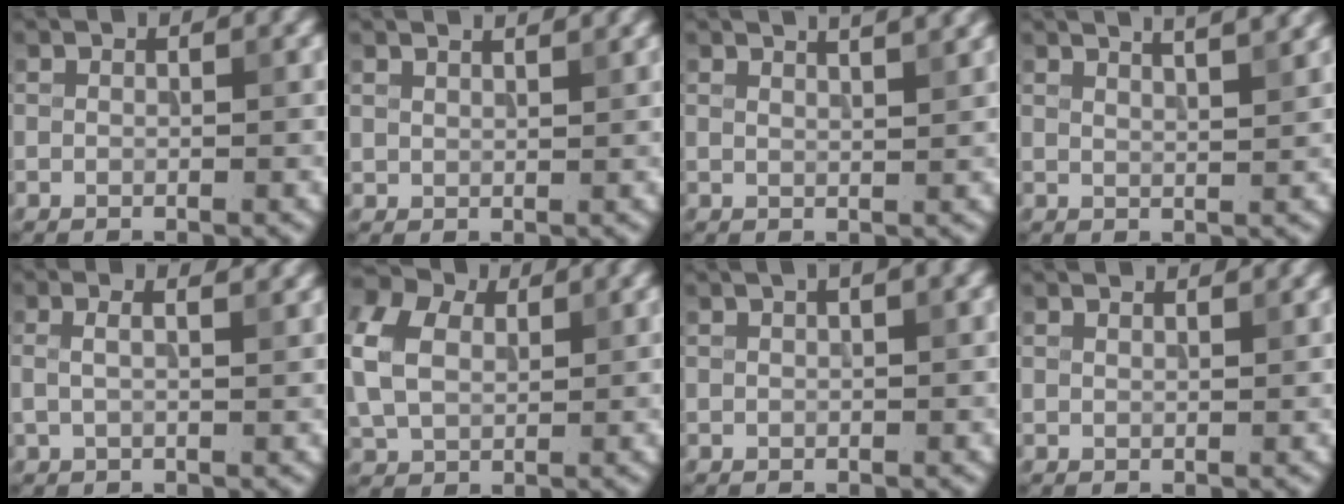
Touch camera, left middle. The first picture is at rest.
{"total": 2.2, "force": [2.0, 0.6, 0.8], "torque": [-0.009, 0.001, 0.028]}
{"total": 4.4, "force": [3.3, 1.6, 2.4], "torque": [0.003, 0.029, 0.010]}
{"total": 6.1, "force": [4.5, 2.1, 3.4], "torque": [-0.016, 0.042, 0.028]}
{"total": 3.4, "force": [1.5, 1.4, 2.7], "torque": [-0.031, 0.013, -0.003]}
{"total": 7.5, "force": [2.0, 5.4, 4.8], "torque": [-0.147, 0.023, 0.039]}
{"total": 1.5, "force": [0.7, 0.4, 1.3], "torque": [-0.019, 0.002, 0.010]}
{"total": 1.6, "force": [1.6, 0.2, 0.4], "torque": [-0.013, 0.001, 0.018]}